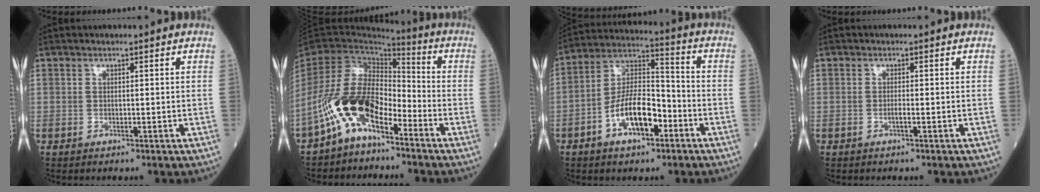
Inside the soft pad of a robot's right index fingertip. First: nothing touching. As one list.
[{"total": 11.4, "force": [-6.6, 5.3, 7.8], "torque": [-0.175, 0.017, -0.130]}, {"total": 11.8, "force": [-4.8, 4.8, 9.6], "torque": [-0.191, 0.017, -0.086]}, {"total": 1.0, "force": [-0.3, 0.1, 0.9], "torque": [-0.019, 0.000, -0.006]}]